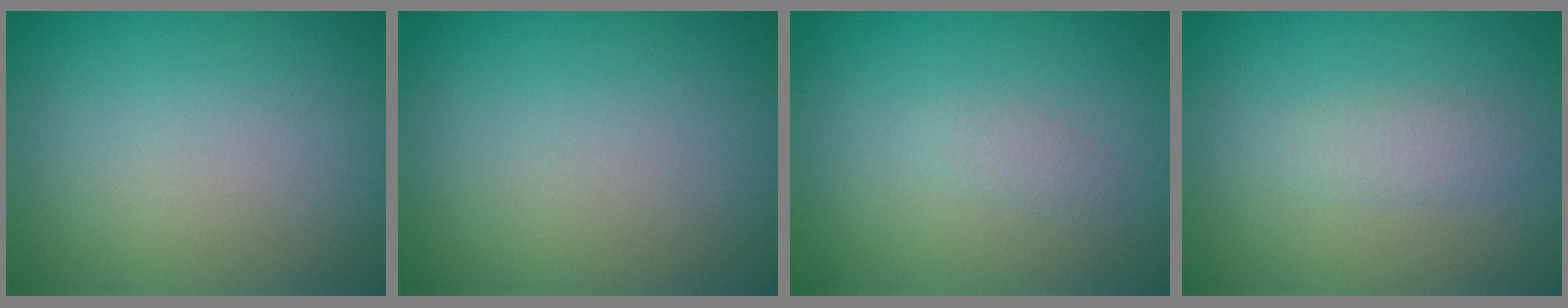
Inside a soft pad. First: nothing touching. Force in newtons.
{"total": 0.0}
{"total": 0.8, "press": 0.8, "slide": 0.1}
{"total": 1.4, "press": 1.4, "slide": 0.1}